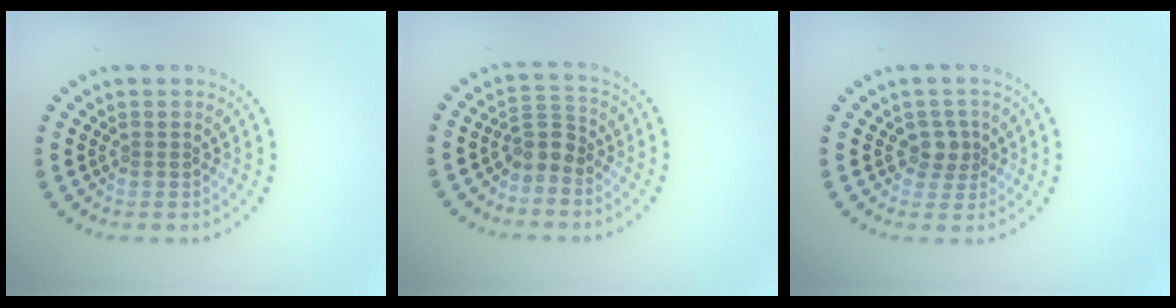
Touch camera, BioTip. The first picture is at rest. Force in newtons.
{"total": 2.4, "press": 2.0, "slide": 1.3}
{"total": 1.9, "press": 1.6, "slide": 1.0}